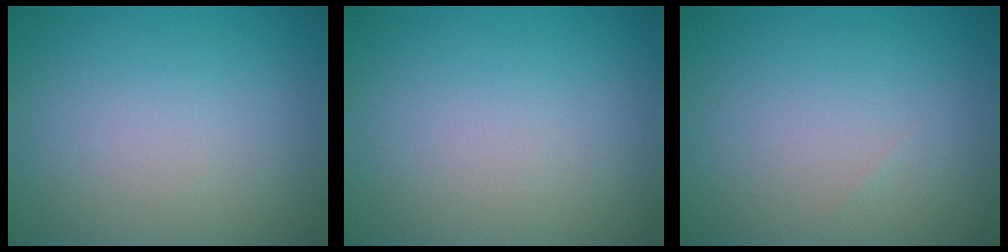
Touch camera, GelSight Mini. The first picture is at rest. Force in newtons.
{"total": 0.0}
{"total": 0.0}